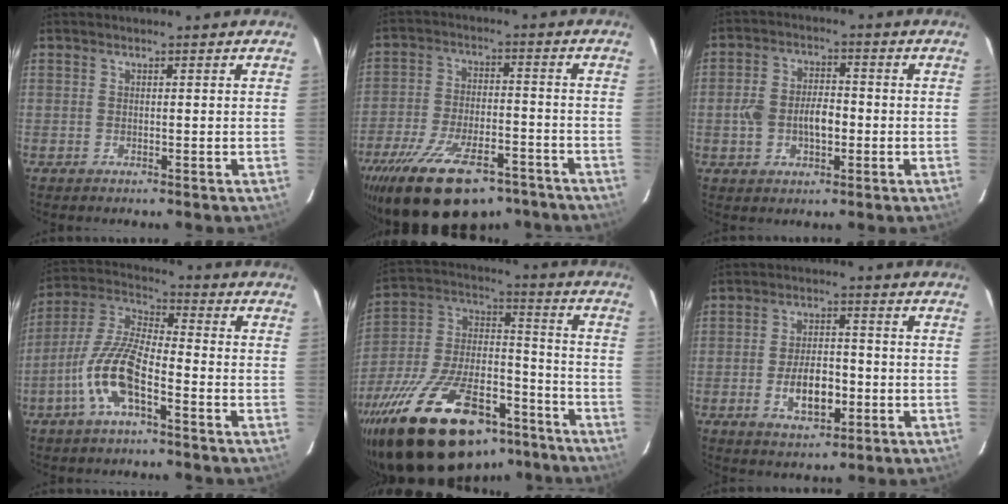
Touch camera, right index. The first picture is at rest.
{"total": 22.3, "force": [-15.6, 9.4, 12.8], "torque": [-0.252, -0.029, -0.238]}
{"total": 7.8, "force": [-1.5, 4.8, 6.0], "torque": [-0.121, 0.012, -0.022]}
{"total": 12.0, "force": [-5.4, 3.4, 10.1], "torque": [-0.219, 0.002, -0.109]}
{"total": 30.0, "force": [-19.9, 13.5, 18.0], "torque": [-0.343, 0.004, -0.309]}
{"total": 8.3, "force": [-2.4, 4.2, 6.8], "torque": [-0.131, 0.004, -0.033]}